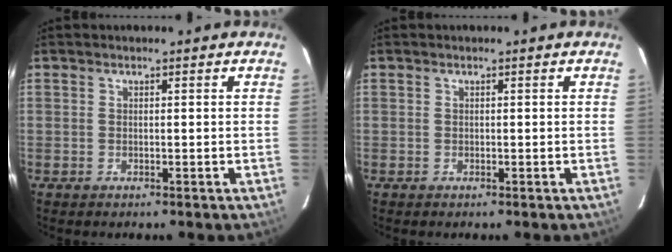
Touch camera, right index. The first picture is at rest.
{"total": 0.0}